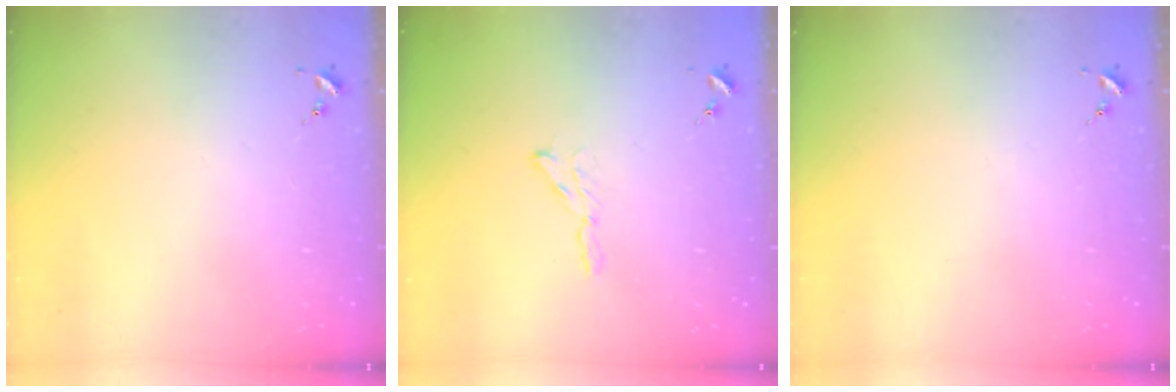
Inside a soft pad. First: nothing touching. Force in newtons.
{"total": 3.1, "press": 3.1, "slide": 0.4}
{"total": 0.0}